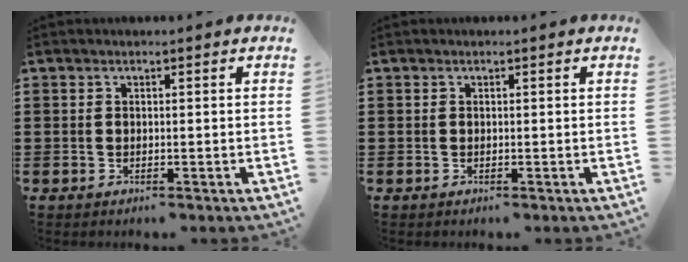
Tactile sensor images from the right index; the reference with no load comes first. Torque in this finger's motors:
{"motor_torque": [0.00, 0.00, 0.00, 0.00]}